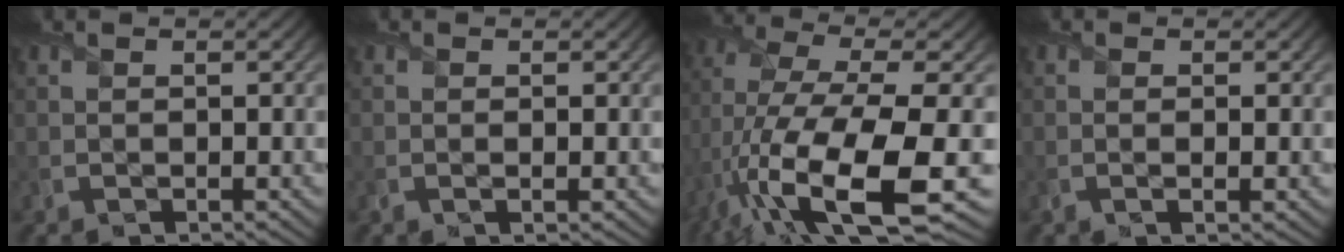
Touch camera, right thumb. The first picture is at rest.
{"total": 0.7, "force": [-0.1, 0.2, 0.6], "torque": [-0.013, -0.003, -0.001]}
{"total": 16.1, "force": [-5.1, 5.9, 14.1], "torque": [-0.301, -0.024, -0.079]}
{"total": 1.0, "force": [-0.2, 0.2, 1.0], "torque": [-0.019, -0.002, -0.003]}